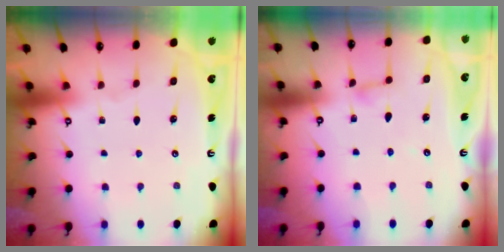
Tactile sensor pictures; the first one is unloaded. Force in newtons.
{"total": 3.5, "press": 3.5, "slide": 0.3}